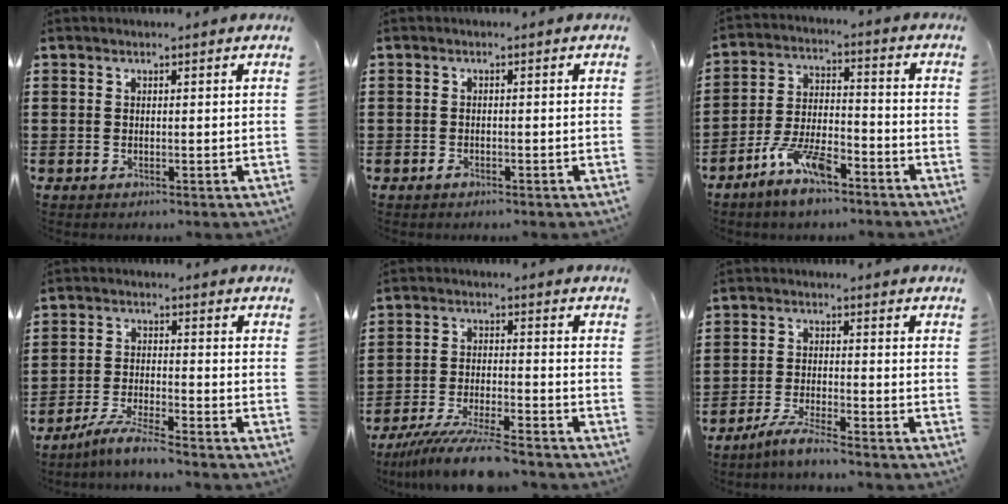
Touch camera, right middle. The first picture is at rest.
{"total": 1.1, "force": [-0.8, 0.5, 0.4], "torque": [-0.010, -0.001, -0.017]}
{"total": 8.9, "force": [-6.3, 2.6, 5.7], "torque": [-0.121, 0.003, -0.120]}
{"total": 5.2, "force": [-4.7, 0.0, 2.1], "torque": [-0.056, -0.010, -0.095]}
{"total": 8.4, "force": [-7.5, 0.4, 3.7], "torque": [-0.074, 0.000, -0.144]}
{"total": 4.3, "force": [-3.9, 0.0, 1.8], "torque": [-0.044, -0.003, -0.079]}